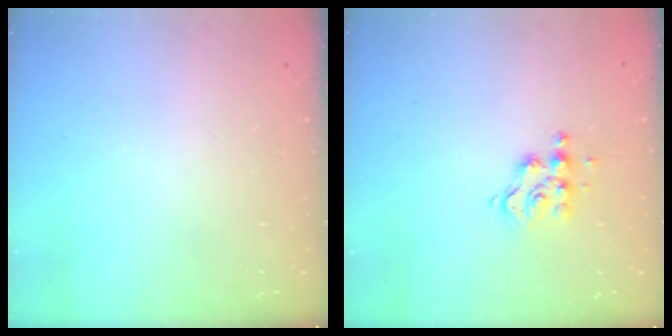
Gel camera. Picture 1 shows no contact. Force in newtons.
{"total": 8.5, "press": 8.4, "slide": 0.6}